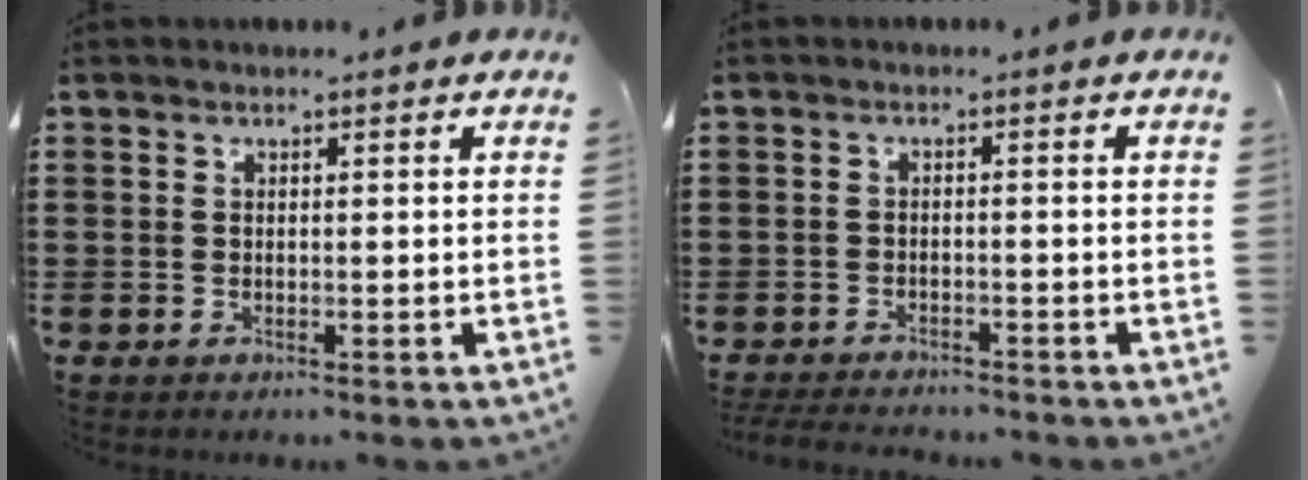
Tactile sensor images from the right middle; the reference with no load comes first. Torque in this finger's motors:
{"motor_torque": [0.14, 0.03, 0.02, 0.07]}